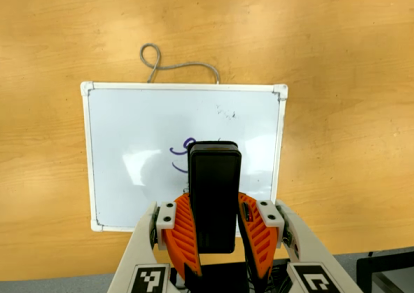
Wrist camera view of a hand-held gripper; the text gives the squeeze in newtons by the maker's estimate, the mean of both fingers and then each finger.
{"total": 8.2, "left": 5.8, "right": 10.5}